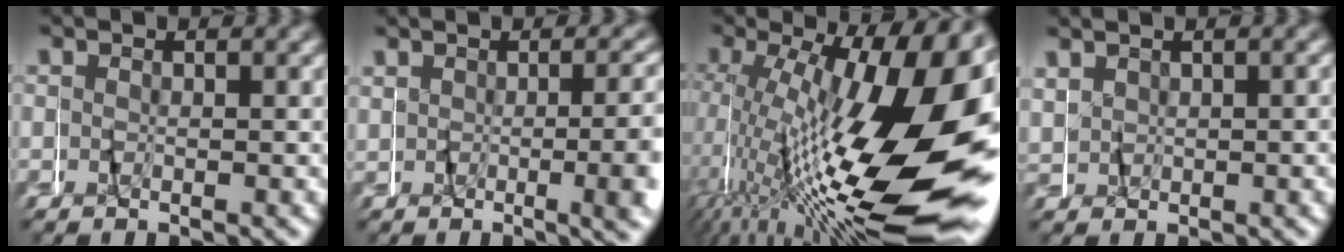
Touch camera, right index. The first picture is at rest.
{"total": 3.3, "force": [0.1, 0.3, 3.3], "torque": [-0.021, 0.014, 0.001]}
{"total": 19.1, "force": [-2.2, 7.0, 17.6], "torque": [-0.239, -0.007, -0.017]}
{"total": 0.8, "force": [0.7, 0.3, -0.3], "torque": [-0.002, 0.010, 0.012]}